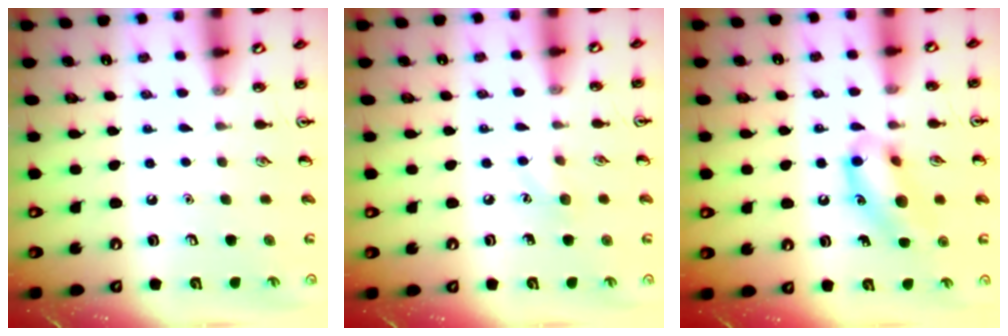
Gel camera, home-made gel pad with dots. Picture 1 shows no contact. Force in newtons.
{"total": 5.6, "press": 5.4, "slide": 1.6}
{"total": 12.7, "press": 12.6, "slide": 1.9}